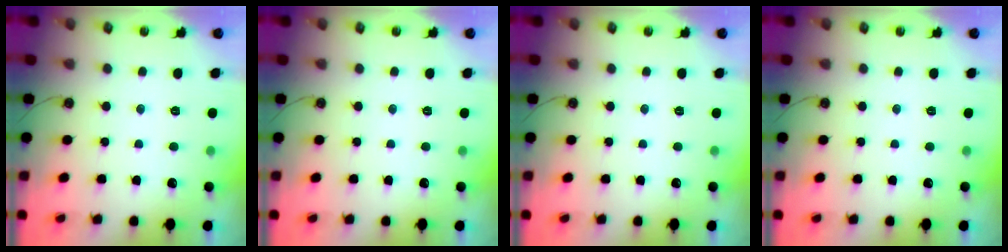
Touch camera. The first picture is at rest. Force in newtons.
{"total": 0.0}
{"total": 0.0}
{"total": 0.0}